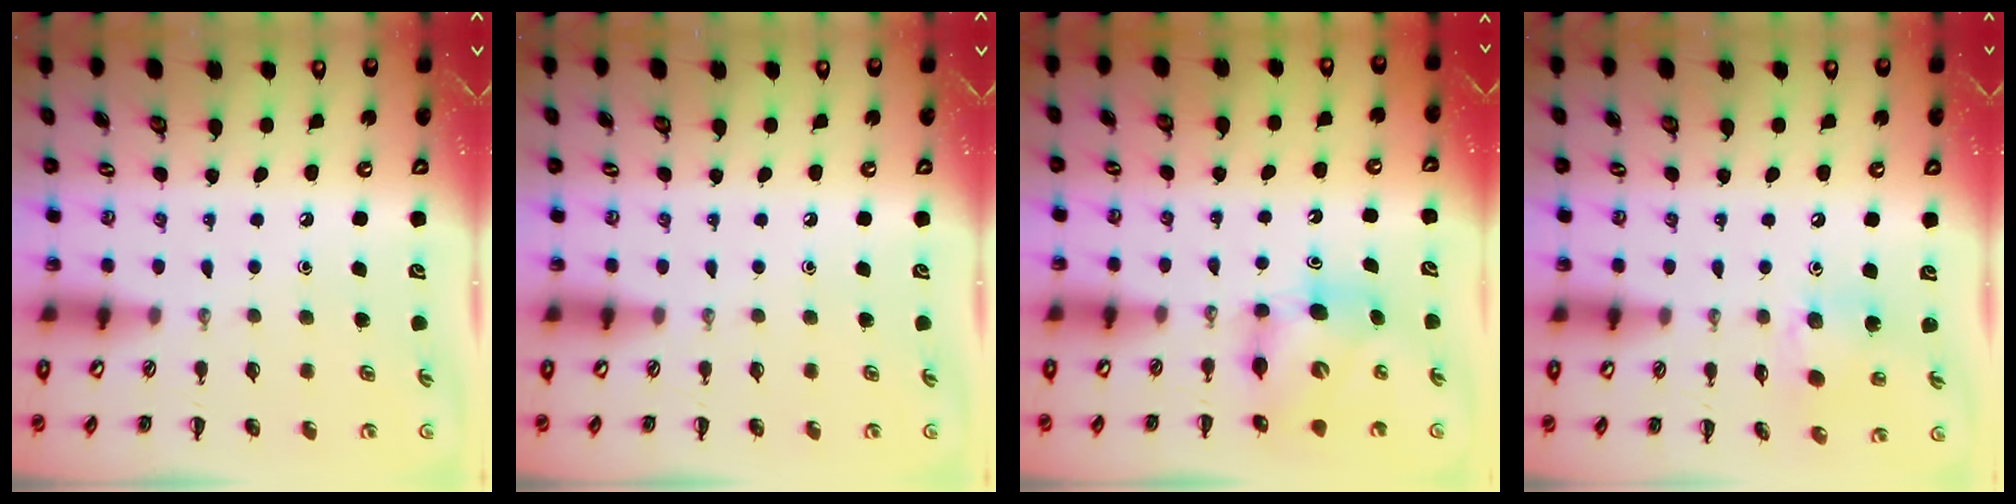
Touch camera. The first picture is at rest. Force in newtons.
{"total": 0.0}
{"total": 6.6, "press": 6.4, "slide": 1.4}
{"total": 8.0, "press": 7.9, "slide": 1.0}